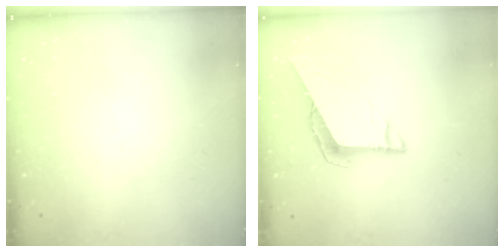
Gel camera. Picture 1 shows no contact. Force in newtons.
{"total": 7.5, "press": 7.5, "slide": 0.3}